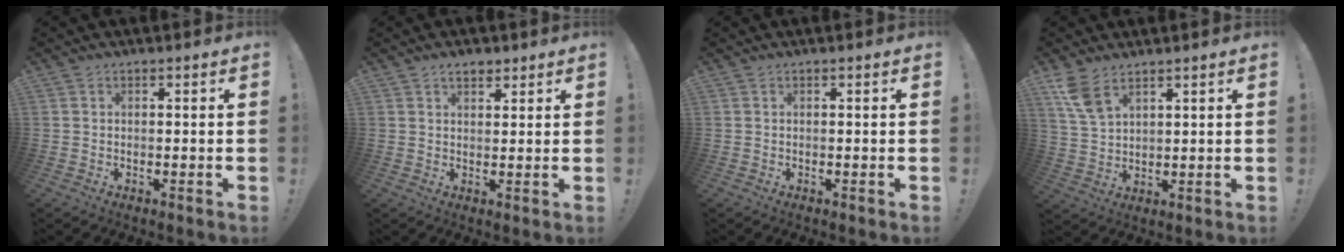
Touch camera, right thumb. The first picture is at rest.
{"total": 3.3, "force": [2.4, 1.7, 1.6], "torque": [-0.017, -0.010, 0.041]}
{"total": 0.0}
{"total": 7.5, "force": [5.0, 3.4, 4.4], "torque": [-0.078, -0.022, 0.099]}